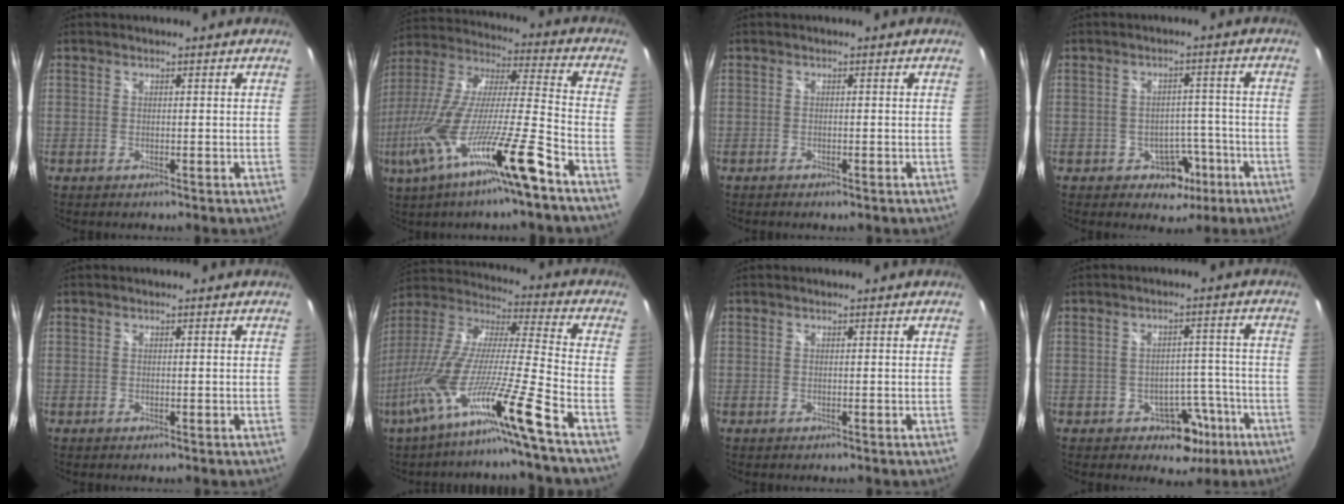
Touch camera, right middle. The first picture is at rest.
{"total": 22.3, "force": [-12.2, 0.2, 18.7], "torque": [-0.339, -0.059, -0.217]}
{"total": 0.7, "force": [-0.6, 0.2, 0.3], "torque": [-0.007, -0.002, -0.011]}
{"total": 5.8, "force": [-2.9, 4.6, 1.9], "torque": [-0.041, 0.019, -0.025]}
{"total": 0.0}
{"total": 19.0, "force": [-12.2, -2.8, 14.3], "torque": [-0.230, -0.061, -0.217]}
{"total": 0.0}
{"total": 6.7, "force": [-3.7, 5.0, 2.5], "torque": [-0.041, 0.028, -0.033]}